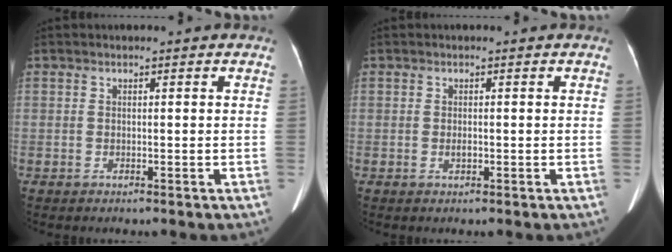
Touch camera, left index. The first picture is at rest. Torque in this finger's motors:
{"motor_torque": [0.21, 0.09, 0.10, 0.03]}